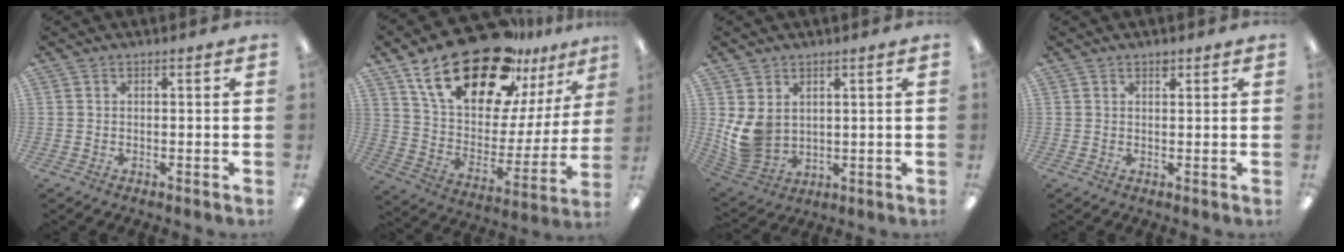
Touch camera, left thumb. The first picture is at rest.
{"total": 27.0, "force": [18.9, 11.5, 15.5], "torque": [-0.272, -0.114, 0.327]}
{"total": 8.7, "force": [1.9, 6.9, 4.9], "torque": [-0.120, -0.007, 0.041]}
{"total": 1.2, "force": [1.0, 0.5, 0.5], "torque": [-0.002, -0.003, 0.016]}